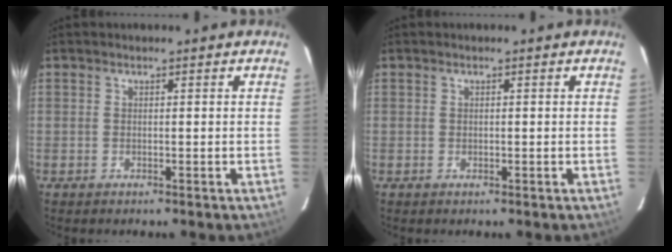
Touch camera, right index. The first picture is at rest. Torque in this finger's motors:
{"motor_torque": [-0.20, -0.01, -0.05, 0.00]}